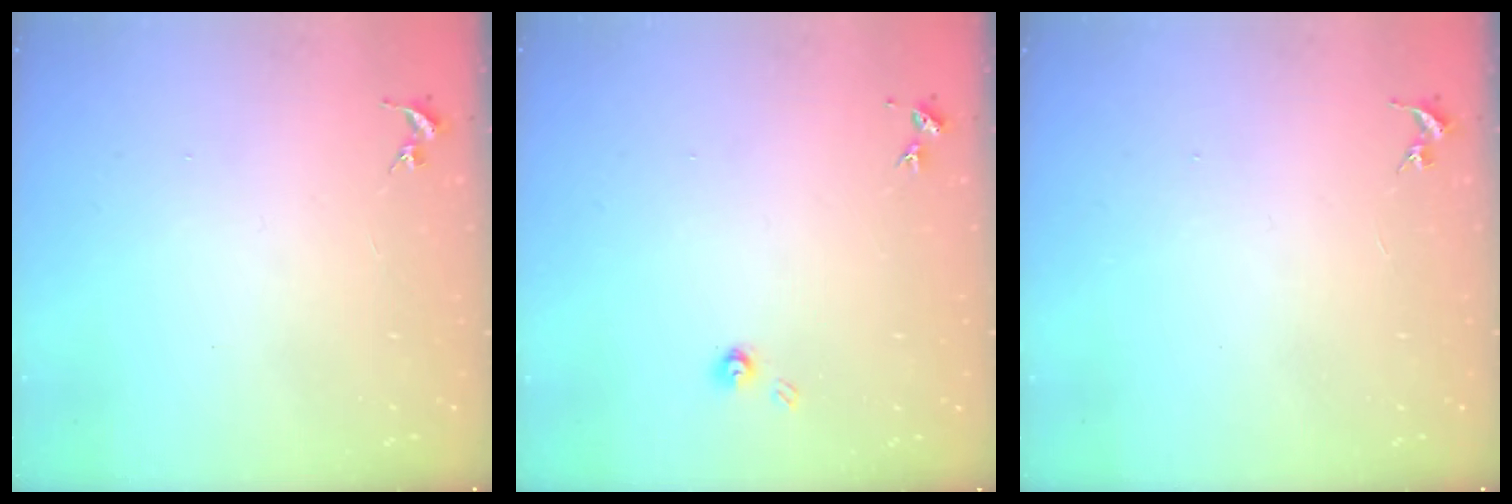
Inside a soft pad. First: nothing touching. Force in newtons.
{"total": 3.4, "press": 3.4, "slide": 0.5}
{"total": 0.0}